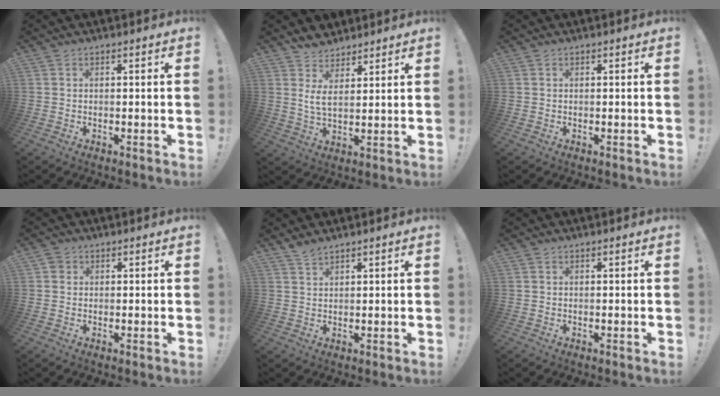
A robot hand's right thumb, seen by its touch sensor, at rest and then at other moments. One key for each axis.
{"total": 7.0, "fx": 4.5, "fy": 3.4, "fz": 4.1, "tx": -0.070, "ty": -0.021, "tz": 0.084}
{"total": 0.0}
{"total": 1.6, "fx": 0.6, "fy": 1.4, "fz": 0.4, "tx": -0.003, "ty": 0.001, "tz": 0.011}
{"total": 2.4, "fx": 2.2, "fy": 0.4, "fz": 0.9, "tx": -0.017, "ty": -0.013, "tz": 0.040}
{"total": 0.0}